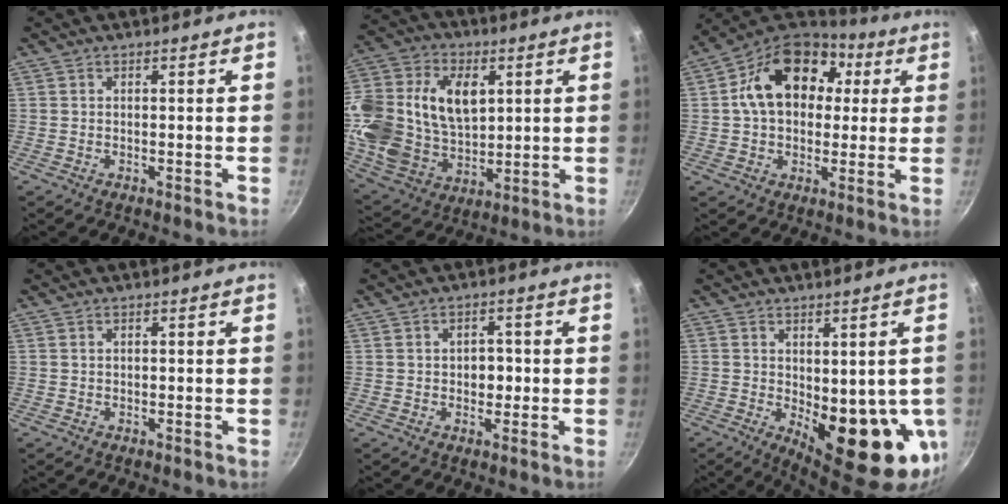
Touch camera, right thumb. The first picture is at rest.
{"total": 24.8, "force": [5.1, 17.5, 16.9], "torque": [-0.349, 0.010, 0.099]}
{"total": 19.2, "force": [4.1, 13.9, 12.5], "torque": [-0.193, 0.029, 0.054]}
{"total": 0.0}
{"total": 3.8, "force": [-0.2, 2.9, 2.5], "torque": [-0.013, 0.008, -0.003]}
{"total": 15.5, "force": [-1.7, 6.8, 13.8], "torque": [-0.145, -0.027, -0.008]}